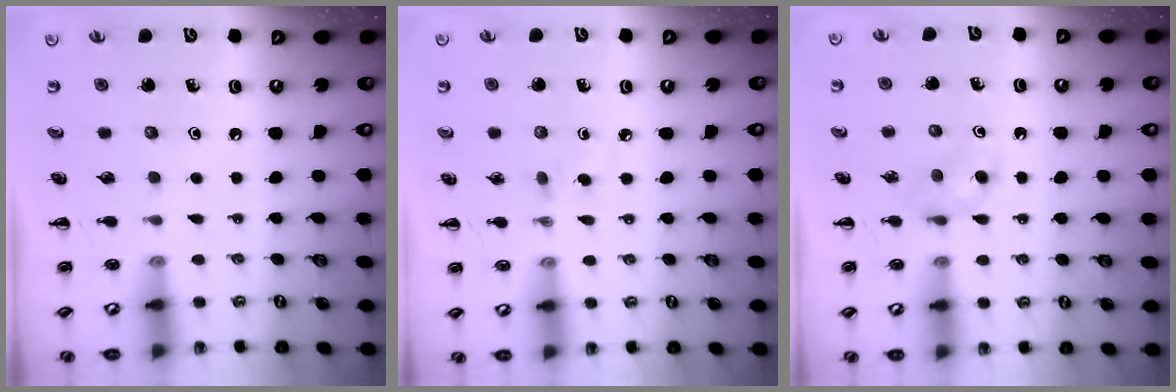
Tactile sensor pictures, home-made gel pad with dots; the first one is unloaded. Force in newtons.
{"total": 3.1, "press": 2.8, "slide": 1.2}
{"total": 3.9, "press": 3.5, "slide": 1.6}